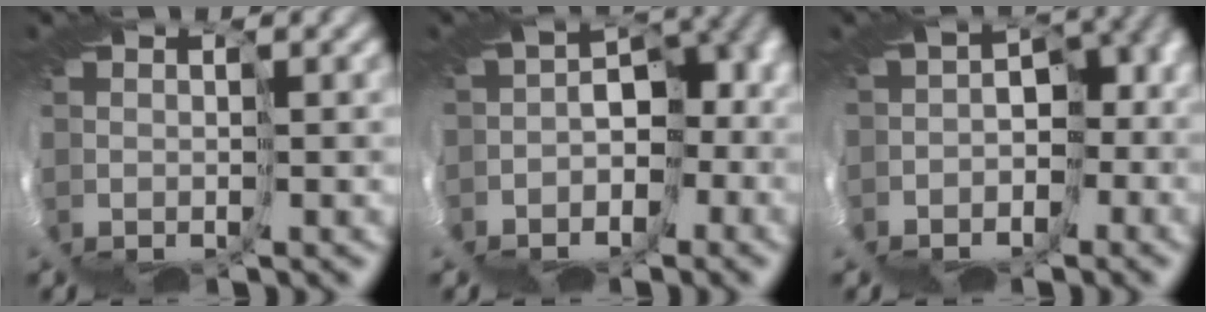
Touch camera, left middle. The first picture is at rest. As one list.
[{"total": 6.3, "force": [-2.6, 4.1, 4.0], "torque": [-0.068, -0.016, -0.034]}, {"total": 5.3, "force": [-2.7, 3.4, 3.1], "torque": [-0.050, -0.013, -0.041]}]